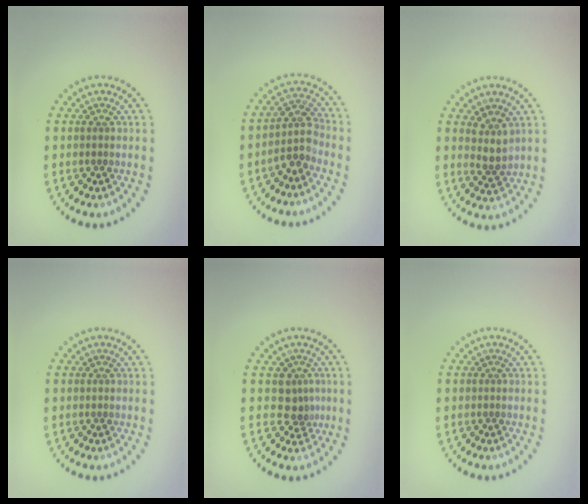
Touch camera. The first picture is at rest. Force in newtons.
{"total": 2.7, "press": 2.2, "slide": 1.6}
{"total": 2.3, "press": 1.8, "slide": 1.5}
{"total": 0.0}
{"total": 2.3, "press": 1.7, "slide": 1.5}
{"total": 0.0}